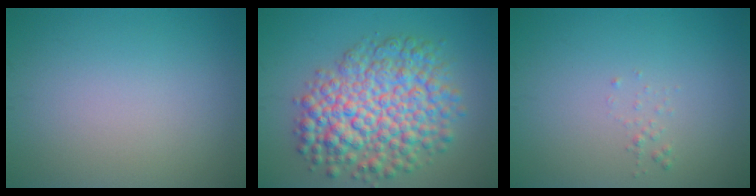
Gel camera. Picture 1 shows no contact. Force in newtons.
{"total": 9.4, "press": 9.4, "slide": 0.2}
{"total": 0.6, "press": 0.6, "slide": 0.1}